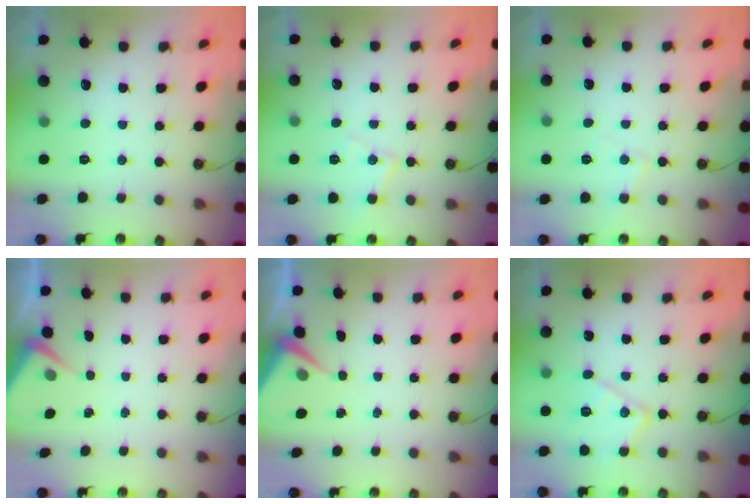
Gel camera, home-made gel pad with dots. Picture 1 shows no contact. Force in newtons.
{"total": 7.7, "press": 7.7, "slide": 0.6}
{"total": 5.3, "press": 5.2, "slide": 0.7}
{"total": 3.1, "press": 3.1, "slide": 0.5}
{"total": 3.9, "press": 3.8, "slide": 0.5}
{"total": 12.8, "press": 12.8, "slide": 0.5}